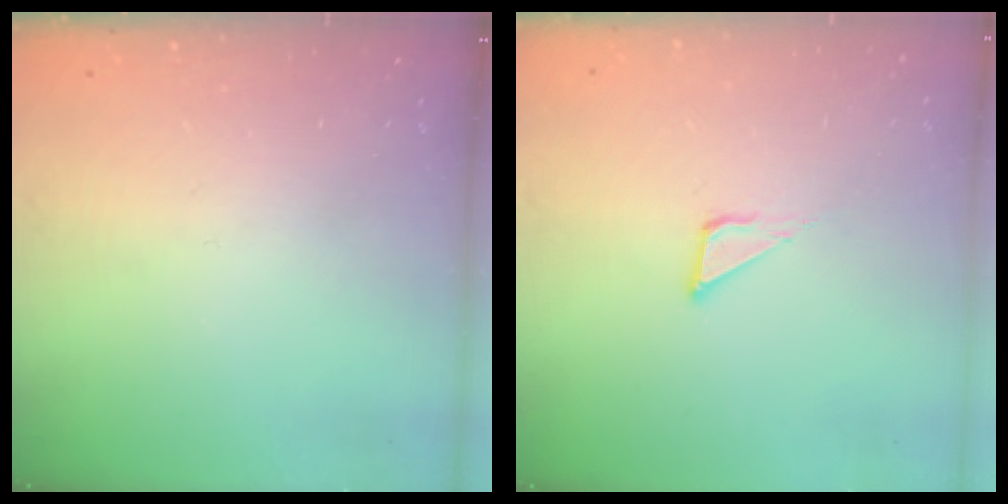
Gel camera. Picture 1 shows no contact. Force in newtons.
{"total": 3.6, "press": 3.6, "slide": 0.3}